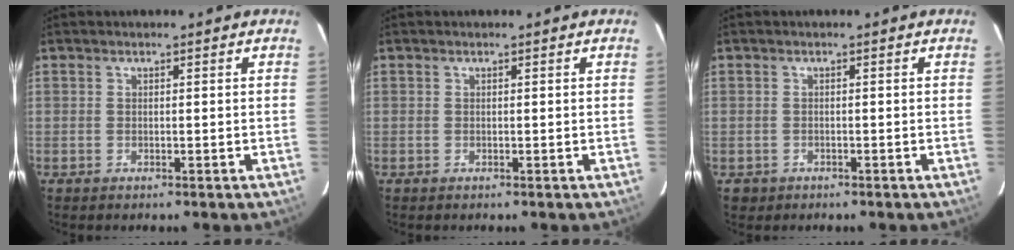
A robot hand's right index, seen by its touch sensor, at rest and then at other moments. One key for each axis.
{"total": 0.0}
{"total": 1.7, "fx": -0.8, "fy": 1.6, "fz": -0.1, "tx": -0.007, "ty": 0.006, "tz": -0.009}